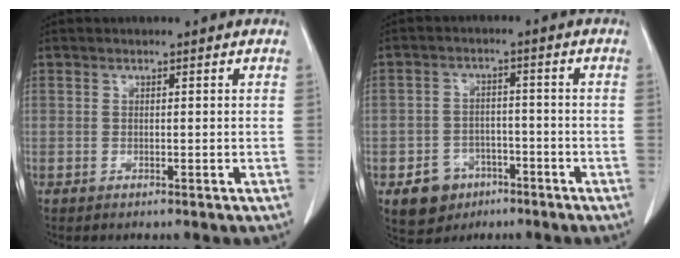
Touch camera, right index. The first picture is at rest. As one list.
[{"total": 6.3, "force": [-3.3, 5.1, 1.6], "torque": [-0.023, 0.010, -0.045]}]